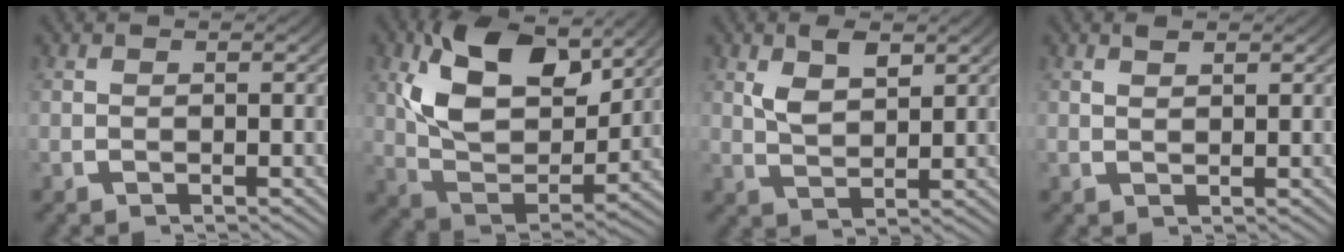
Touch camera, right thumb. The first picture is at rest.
{"total": 13.3, "force": [3.2, 8.3, 9.8], "torque": [-0.210, -0.029, 0.063]}
{"total": 3.5, "force": [2.0, 1.5, 2.5], "torque": [-0.044, -0.002, 0.047]}
{"total": 1.0, "force": [0.9, 0.2, 0.4], "torque": [0.000, 0.000, 0.021]}